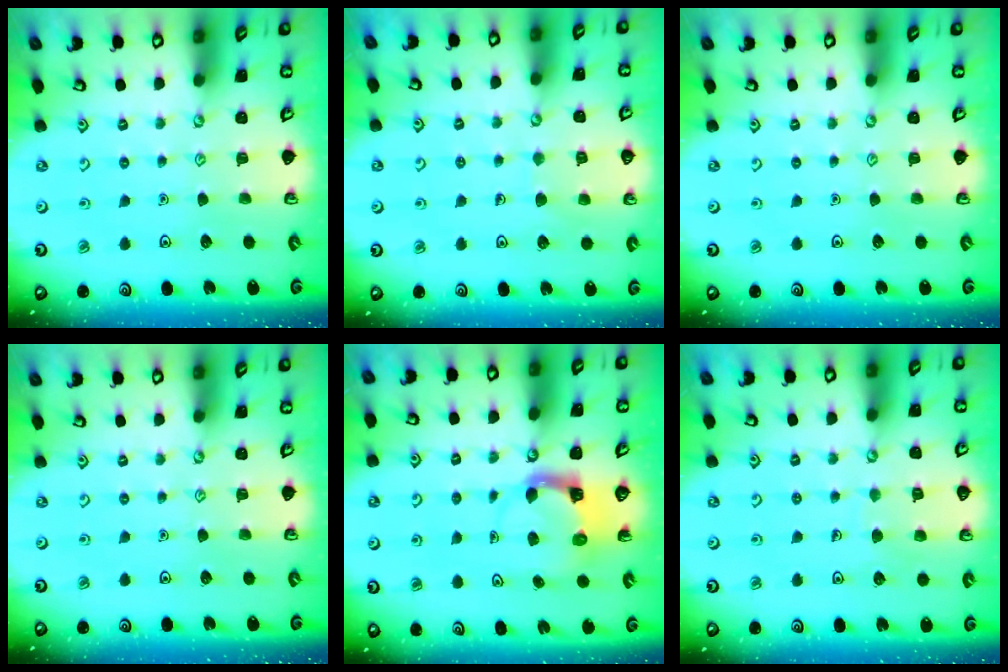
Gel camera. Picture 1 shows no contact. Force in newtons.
{"total": 5.3, "press": 5.2, "slide": 0.4}
{"total": 0.0}
{"total": 0.0}
{"total": 3.9, "press": 3.9, "slide": 0.4}
{"total": 4.7, "press": 4.7, "slide": 0.4}